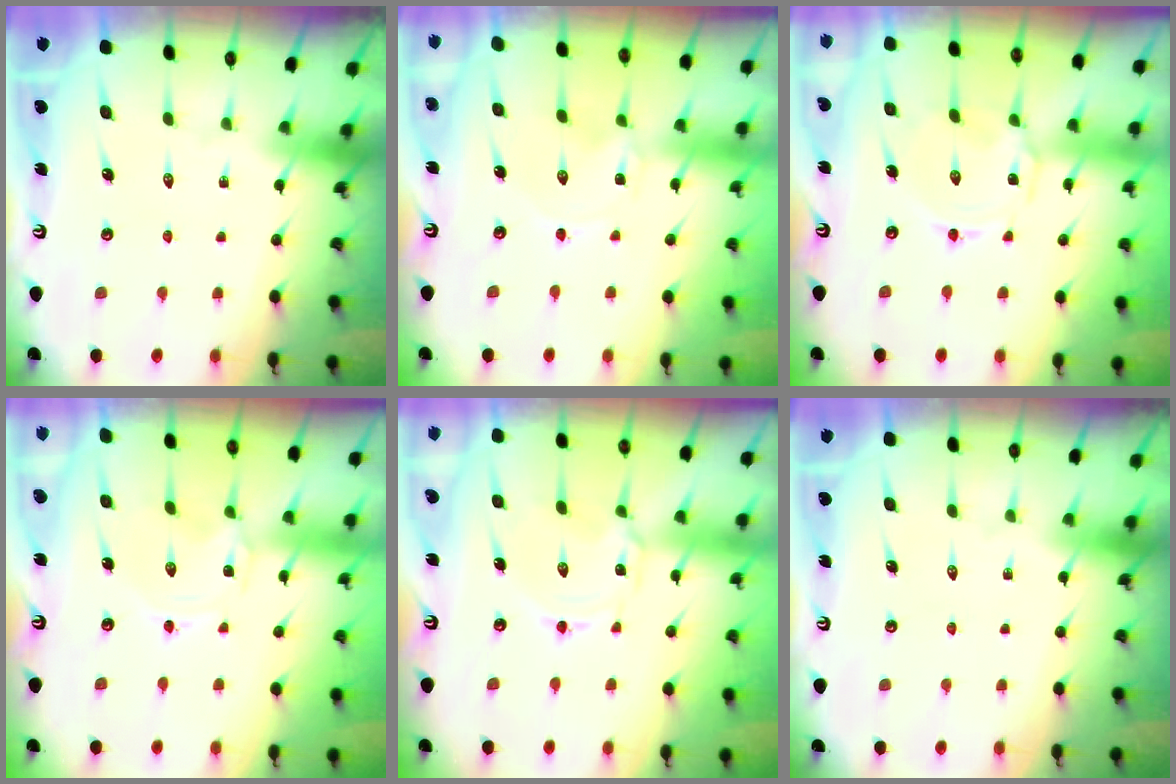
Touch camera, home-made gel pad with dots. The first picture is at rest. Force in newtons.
{"total": 0.0}
{"total": 2.4, "press": 2.4, "slide": 0.4}
{"total": 0.0}
{"total": 2.2, "press": 2.2, "slide": 0.3}
{"total": 0.0}